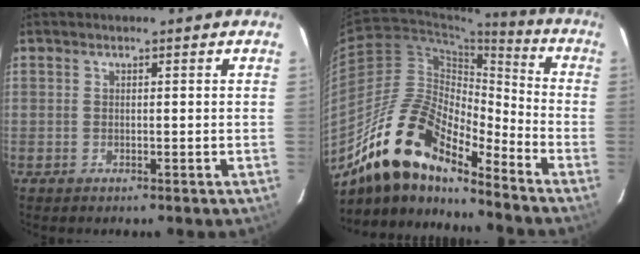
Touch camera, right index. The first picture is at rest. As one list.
[{"total": 18.3, "force": [-13.9, 5.8, 10.4], "torque": [-0.182, -0.002, -0.271]}]